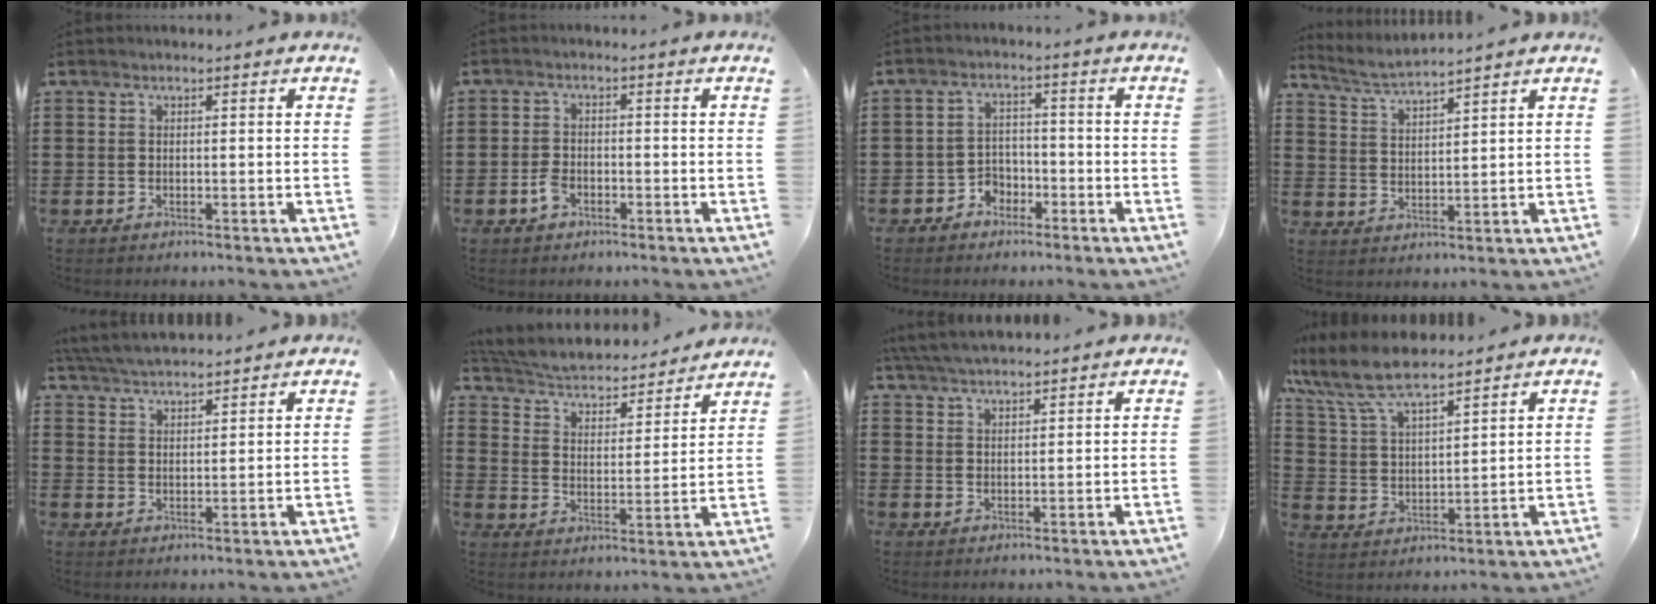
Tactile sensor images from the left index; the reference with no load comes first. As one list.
[{"total": 2.6, "force": [-1.3, 1.5, 1.7], "torque": [-0.039, -0.001, -0.026]}, {"total": 3.3, "force": [-2.6, 1.9, 0.5], "torque": [-0.019, 0.007, -0.057]}, {"total": 3.5, "force": [3.4, -0.4, 0.8], "torque": [-0.028, -0.017, 0.058]}, {"total": 4.5, "force": [4.5, 0.0, 0.7], "torque": [-0.029, -0.015, 0.082]}, {"total": 3.4, "force": [3.3, 0.6, 0.9], "torque": [-0.038, -0.032, 0.046]}, {"total": 4.4, "force": [4.2, 0.2, 1.3], "torque": [-0.038, -0.007, 0.079]}, {"total": 8.4, "force": [7.2, 2.0, 3.8], "torque": [-0.103, -0.027, 0.130]}]